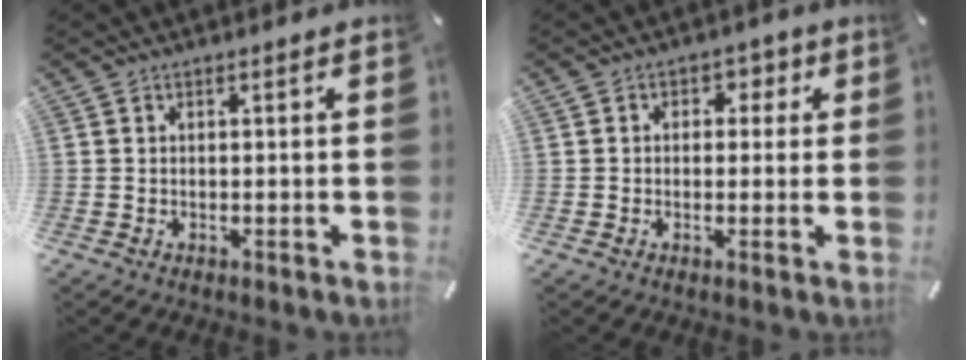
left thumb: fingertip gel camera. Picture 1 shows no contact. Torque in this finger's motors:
{"motor_torque": [0.10, -0.43, 0.20, 0.23, 0.04]}